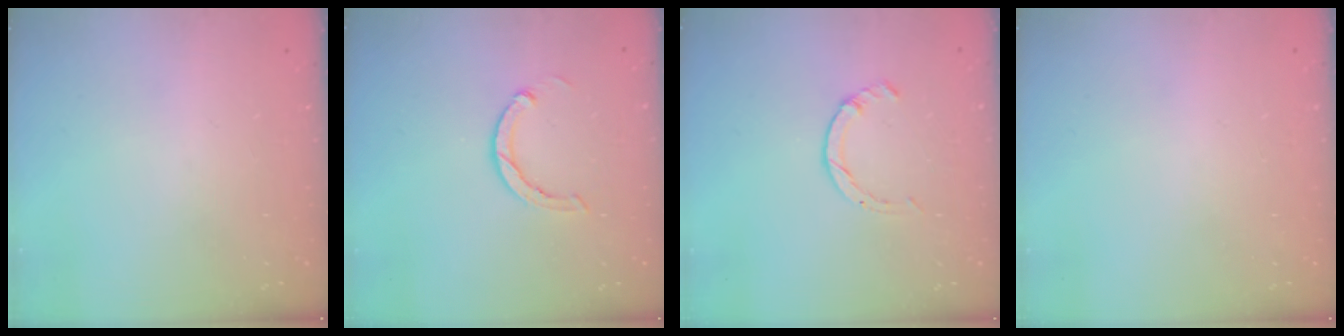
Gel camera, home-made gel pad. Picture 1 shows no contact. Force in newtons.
{"total": 3.0, "press": 3.0, "slide": 0.1}
{"total": 1.7, "press": 1.7, "slide": 0.2}
{"total": 2.6, "press": 2.6, "slide": 0.2}